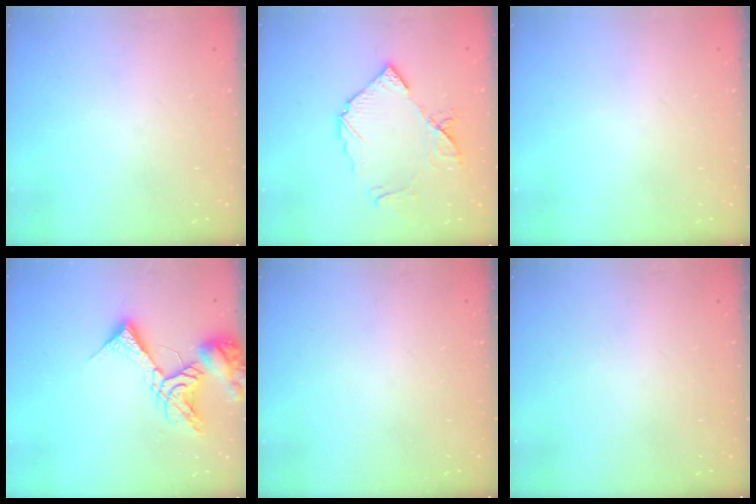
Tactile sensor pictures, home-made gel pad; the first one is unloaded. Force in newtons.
{"total": 11.8, "press": 11.7, "slide": 1.2}
{"total": 0.0}
{"total": 14.9, "press": 14.8, "slide": 2.0}
{"total": 0.0}
{"total": 0.0}